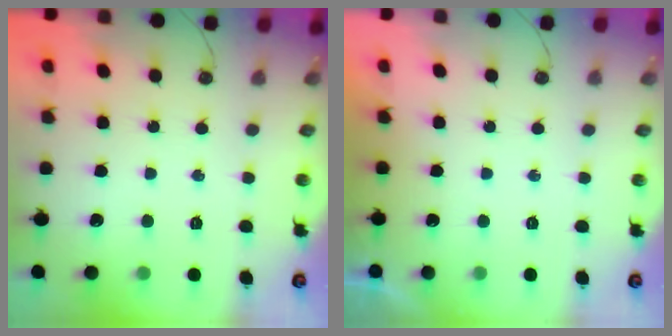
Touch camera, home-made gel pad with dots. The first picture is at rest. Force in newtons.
{"total": 0.0}